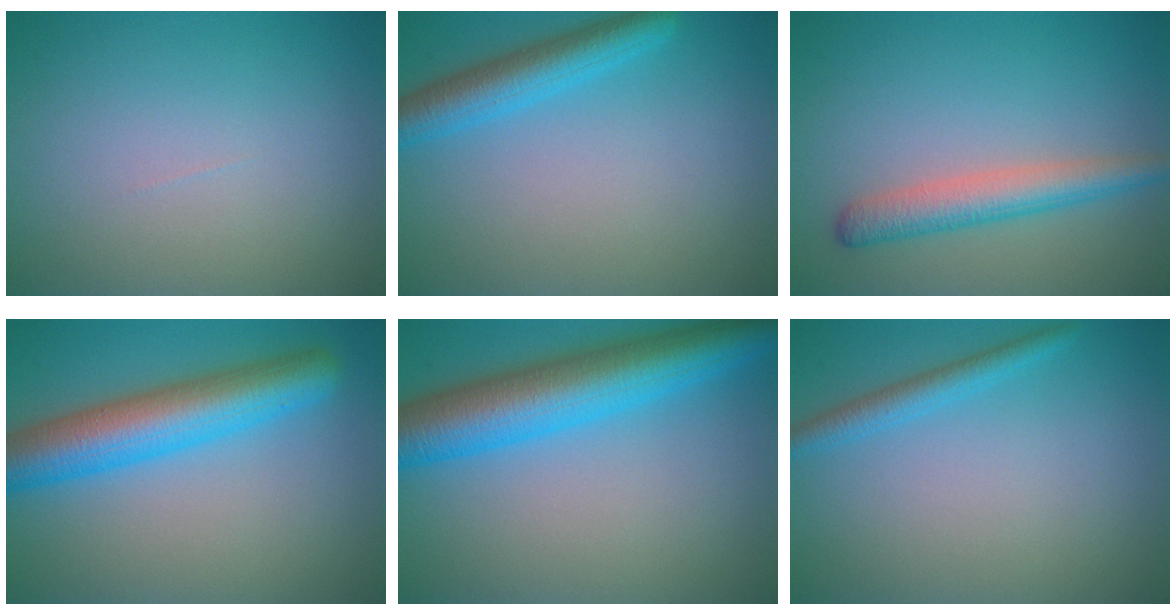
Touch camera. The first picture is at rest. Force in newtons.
{"total": 4.3, "press": 4.3, "slide": 0.1}
{"total": 3.7, "press": 3.7, "slide": 0.1}
{"total": 7.6, "press": 7.6, "slide": 0.2}
{"total": 9.2, "press": 9.2, "slide": 0.3}
{"total": 2.1, "press": 2.0, "slide": 0.2}